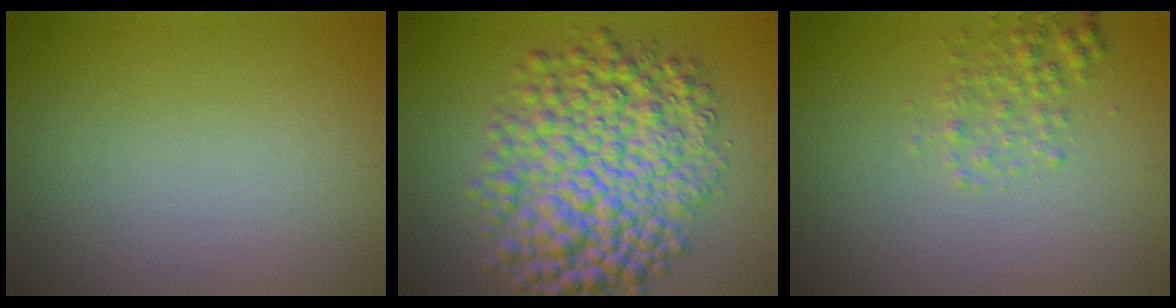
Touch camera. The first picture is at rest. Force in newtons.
{"total": 9.3, "press": 9.3, "slide": 0.1}
{"total": 1.7, "press": 1.7, "slide": 0.1}